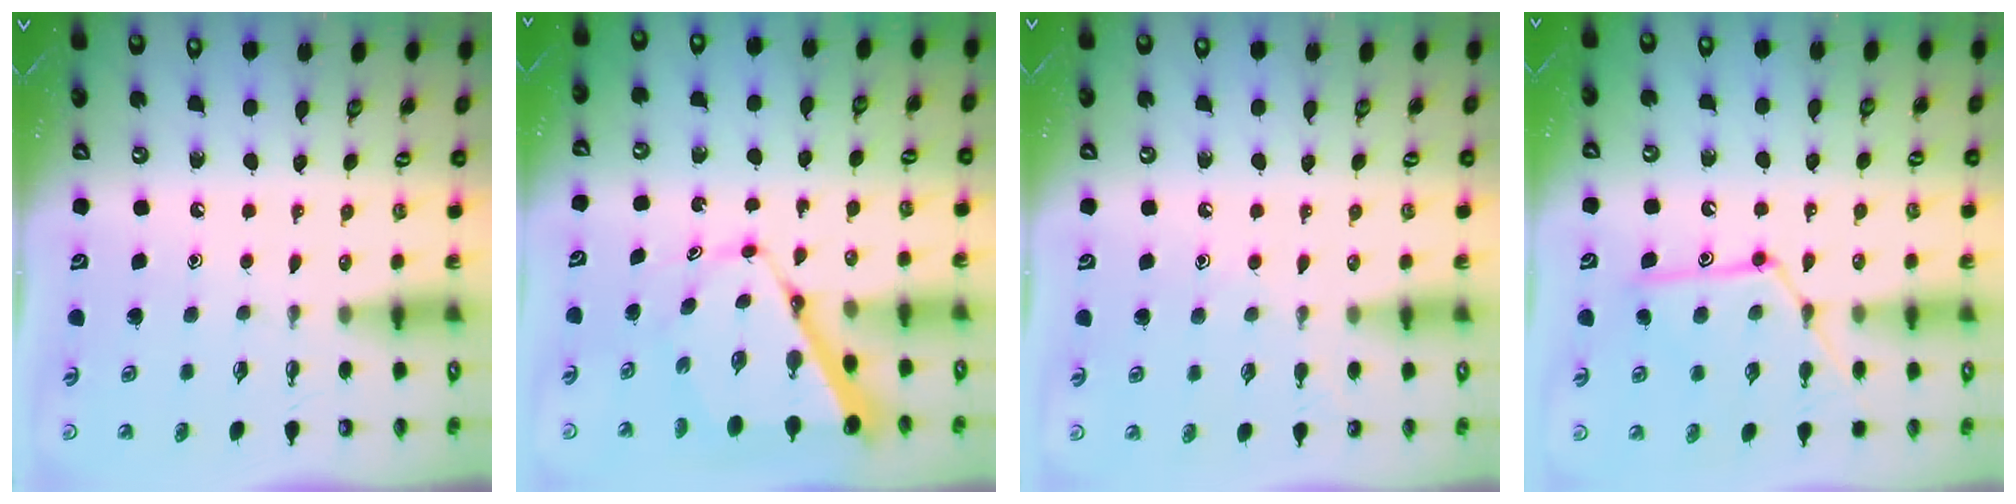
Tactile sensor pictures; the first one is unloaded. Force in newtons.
{"total": 10.1, "press": 10.0, "slide": 0.9}
{"total": 4.5, "press": 4.5, "slide": 0.4}
{"total": 13.0, "press": 13.0, "slide": 1.0}